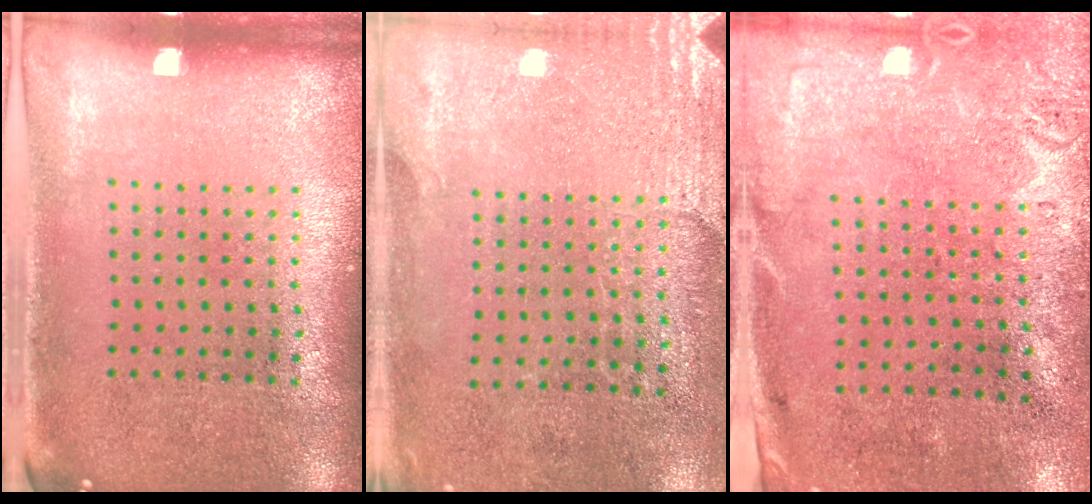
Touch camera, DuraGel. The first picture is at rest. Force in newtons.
{"total": 2.7, "press": 2.4, "slide": 1.1}
{"total": 2.9, "press": 2.2, "slide": 1.8}